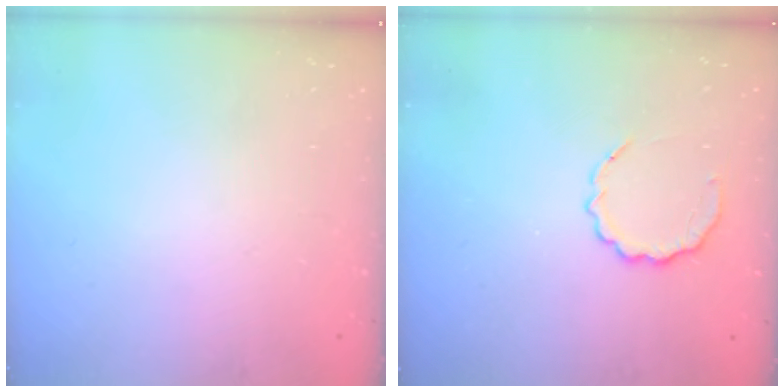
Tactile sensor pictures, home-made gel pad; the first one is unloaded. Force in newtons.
{"total": 6.7, "press": 6.5, "slide": 1.6}